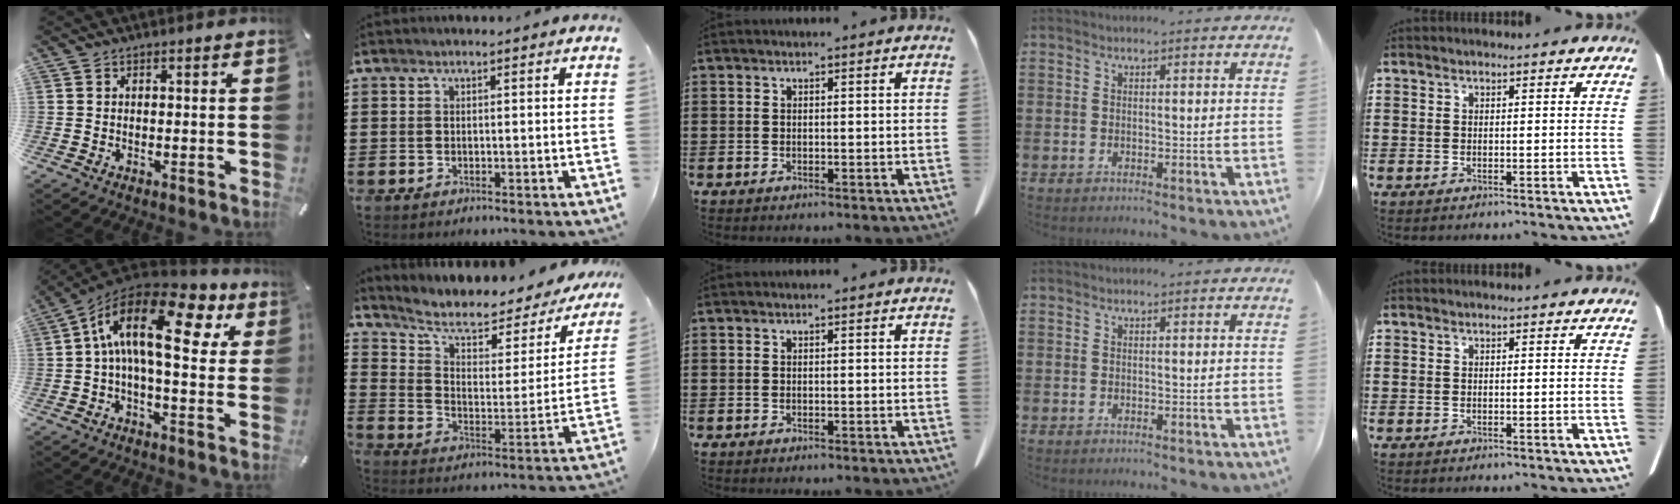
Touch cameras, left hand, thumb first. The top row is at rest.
{"thumb": {"total": 20.2, "force": [5.4, 8.8, 17.3], "torque": [-0.313, -0.026, 0.078]}, "index": {"total": 6.6, "force": [4.4, 2.8, 4.0], "torque": [-0.093, -0.028, 0.071]}}